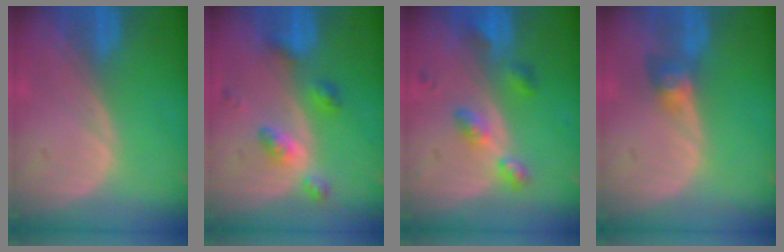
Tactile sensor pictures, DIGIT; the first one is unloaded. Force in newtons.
{"total": 4.8, "press": 4.8, "slide": 0.1}
{"total": 4.6, "press": 4.6, "slide": 0.6}
{"total": 3.2, "press": 2.7, "slide": 1.6}